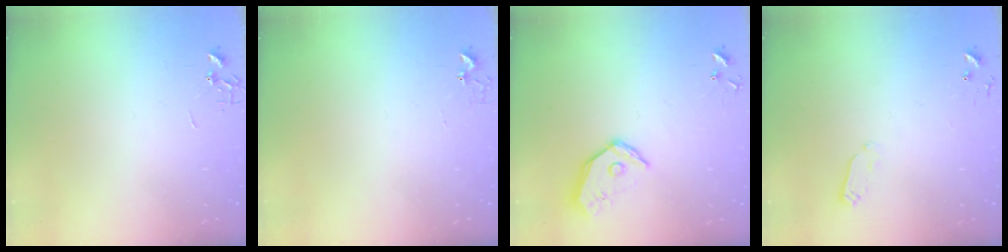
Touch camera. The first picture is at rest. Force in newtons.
{"total": 2.7, "press": 2.7, "slide": 0.3}
{"total": 12.3, "press": 12.1, "slide": 1.9}
{"total": 2.9, "press": 2.9, "slide": 0.4}